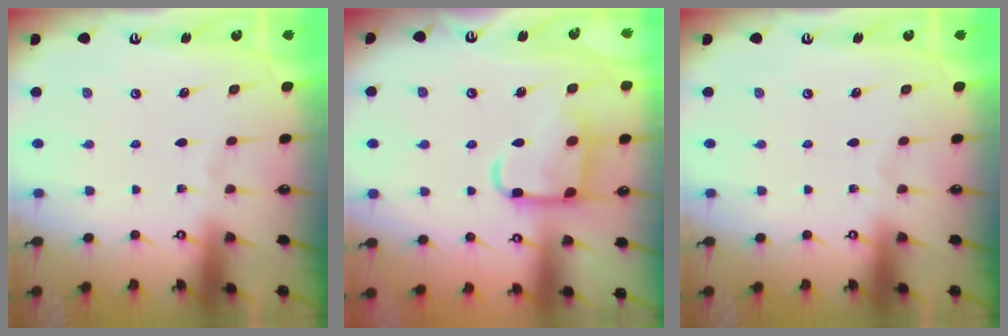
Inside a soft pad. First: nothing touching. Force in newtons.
{"total": 13.8, "press": 13.7, "slide": 1.2}
{"total": 0.0}